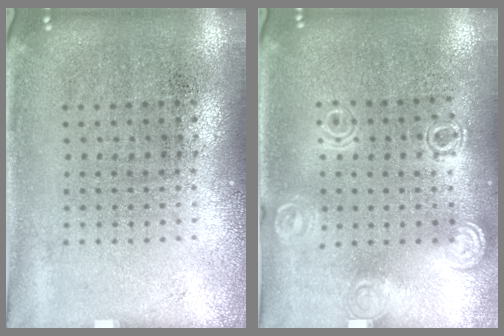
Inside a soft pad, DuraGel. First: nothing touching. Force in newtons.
{"total": 1.3, "press": 1.2, "slide": 0.3}